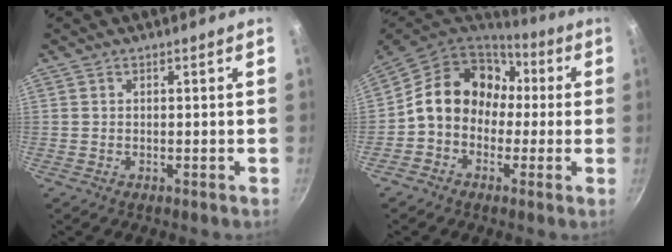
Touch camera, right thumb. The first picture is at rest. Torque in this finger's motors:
{"motor_torque": [1.60, 1.41, 1.31, -0.62, 0.55]}